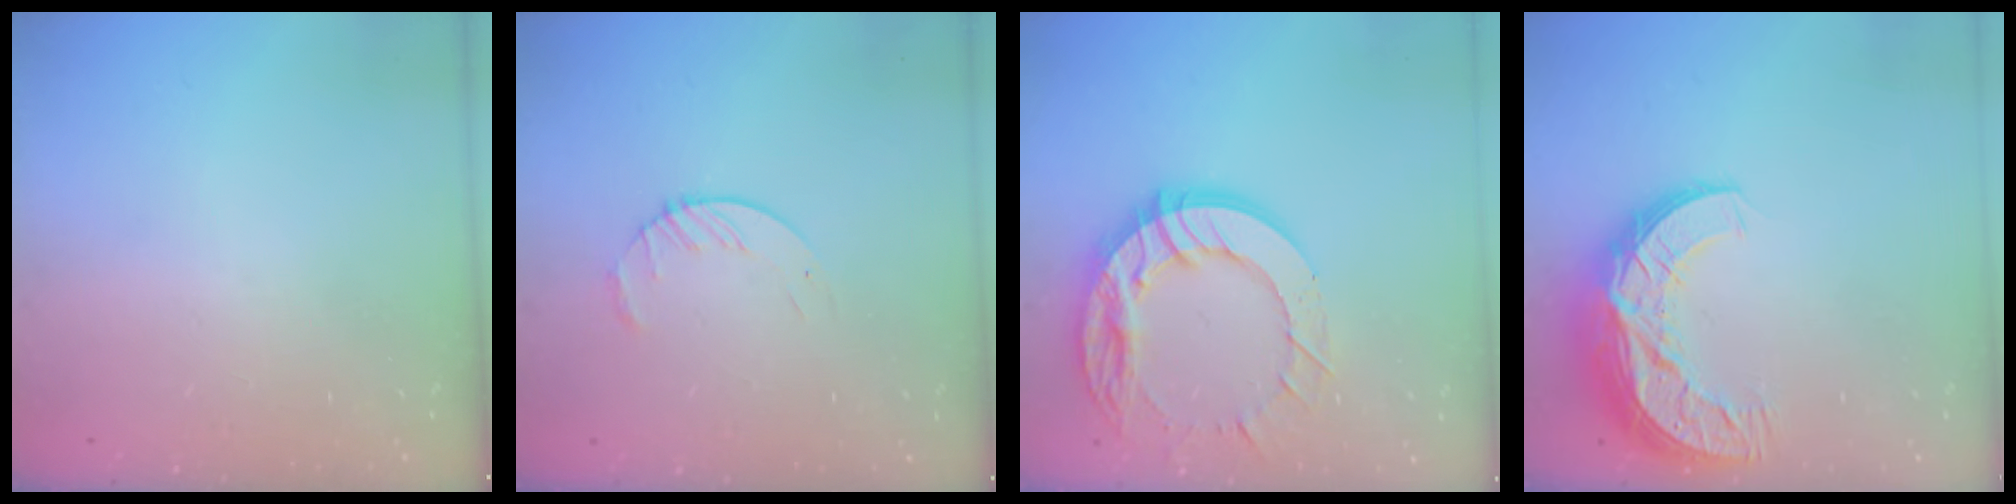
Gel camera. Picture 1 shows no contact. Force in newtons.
{"total": 3.8, "press": 3.8, "slide": 0.4}
{"total": 16.7, "press": 16.6, "slide": 1.6}
{"total": 13.5, "press": 13.5, "slide": 0.8}